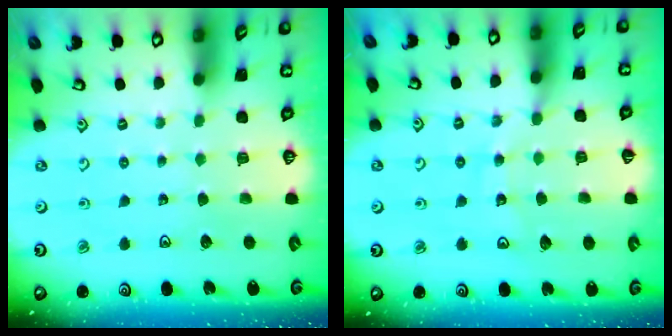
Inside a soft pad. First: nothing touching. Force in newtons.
{"total": 10.1, "press": 10.1, "slide": 1.4}